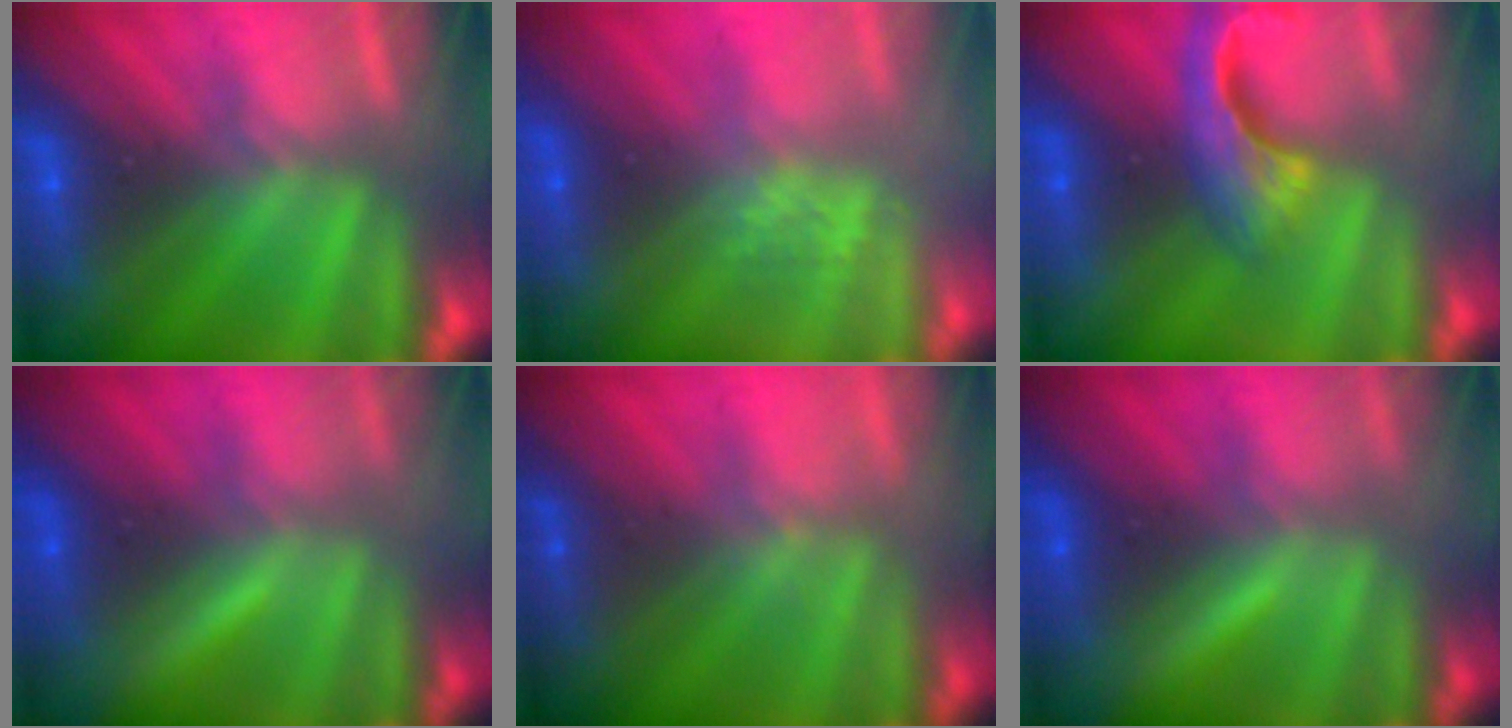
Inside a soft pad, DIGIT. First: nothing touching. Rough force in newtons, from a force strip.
{"total": 2.8}
{"total": 5.3}
{"total": 1.7}
{"total": 1.5}
{"total": 1.7}